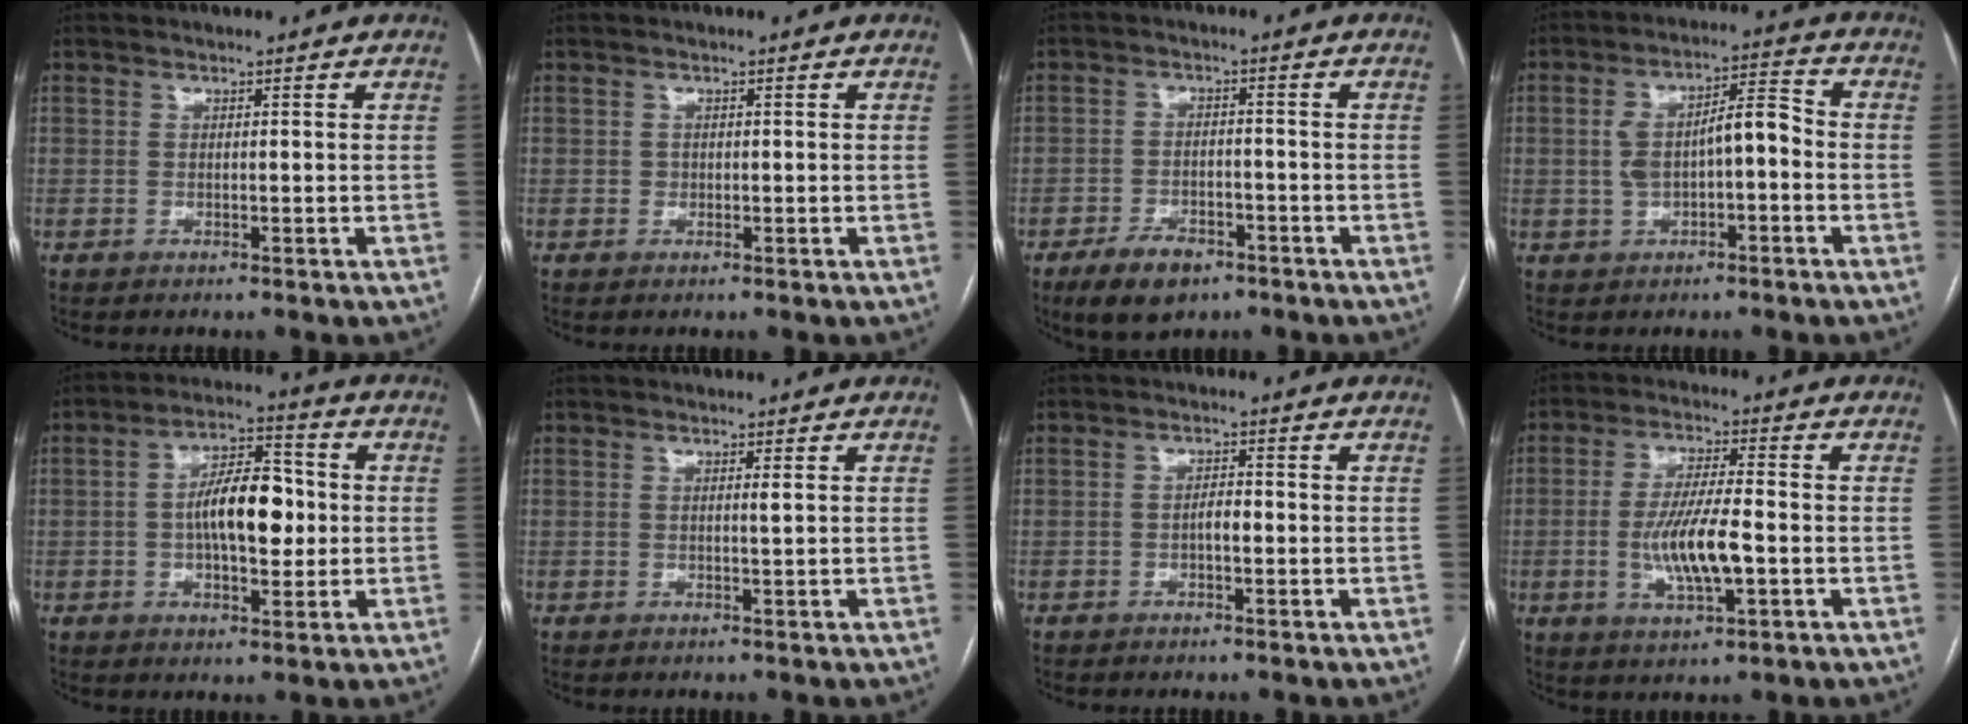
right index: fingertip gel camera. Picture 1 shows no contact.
{"total": 0.6, "force": [-0.1, 0.6, 0.1], "torque": [0.002, 0.004, -0.001]}
{"total": 6.6, "force": [-4.3, 3.2, 3.8], "torque": [-0.072, -0.002, -0.068]}
{"total": 8.3, "force": [-0.8, 3.3, 7.6], "torque": [-0.141, 0.037, -0.010]}
{"total": 10.6, "force": [-0.2, 4.3, 9.6], "torque": [-0.166, 0.022, -0.002]}
{"total": 0.7, "force": [0.3, -0.1, 0.7], "torque": [-0.014, -0.001, 0.004]}
{"total": 1.8, "force": [-0.5, 0.6, 1.6], "torque": [-0.024, 0.005, -0.010]}
{"total": 9.2, "force": [-1.8, 1.7, 8.9], "torque": [-0.172, -0.005, -0.031]}